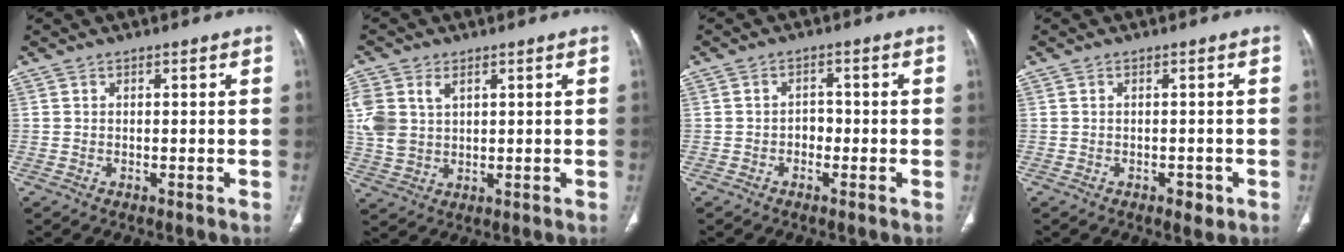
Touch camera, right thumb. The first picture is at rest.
{"total": 8.8, "force": [2.9, 6.1, 5.6], "torque": [-0.125, 0.001, 0.068]}
{"total": 2.1, "force": [-0.8, 1.6, 1.1], "torque": [-0.003, 0.010, -0.018]}
{"total": 1.9, "force": [-0.8, 1.1, 1.3], "torque": [-0.014, 0.002, -0.007]}